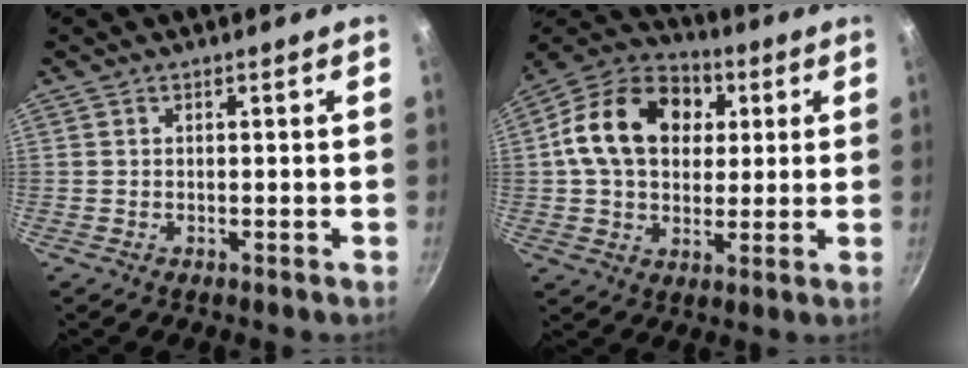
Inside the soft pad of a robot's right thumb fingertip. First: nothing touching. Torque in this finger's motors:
{"motor_torque": [1.62, 1.66, 1.06, -0.31, 0.13]}